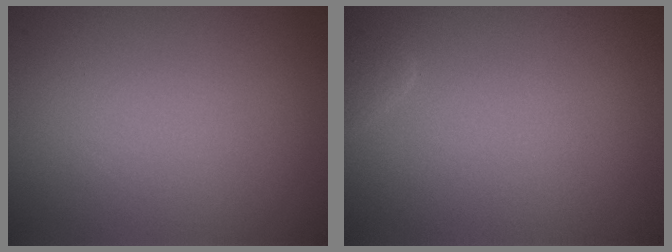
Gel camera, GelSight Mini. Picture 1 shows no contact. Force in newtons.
{"total": 0.8, "press": 0.8, "slide": 0.1}